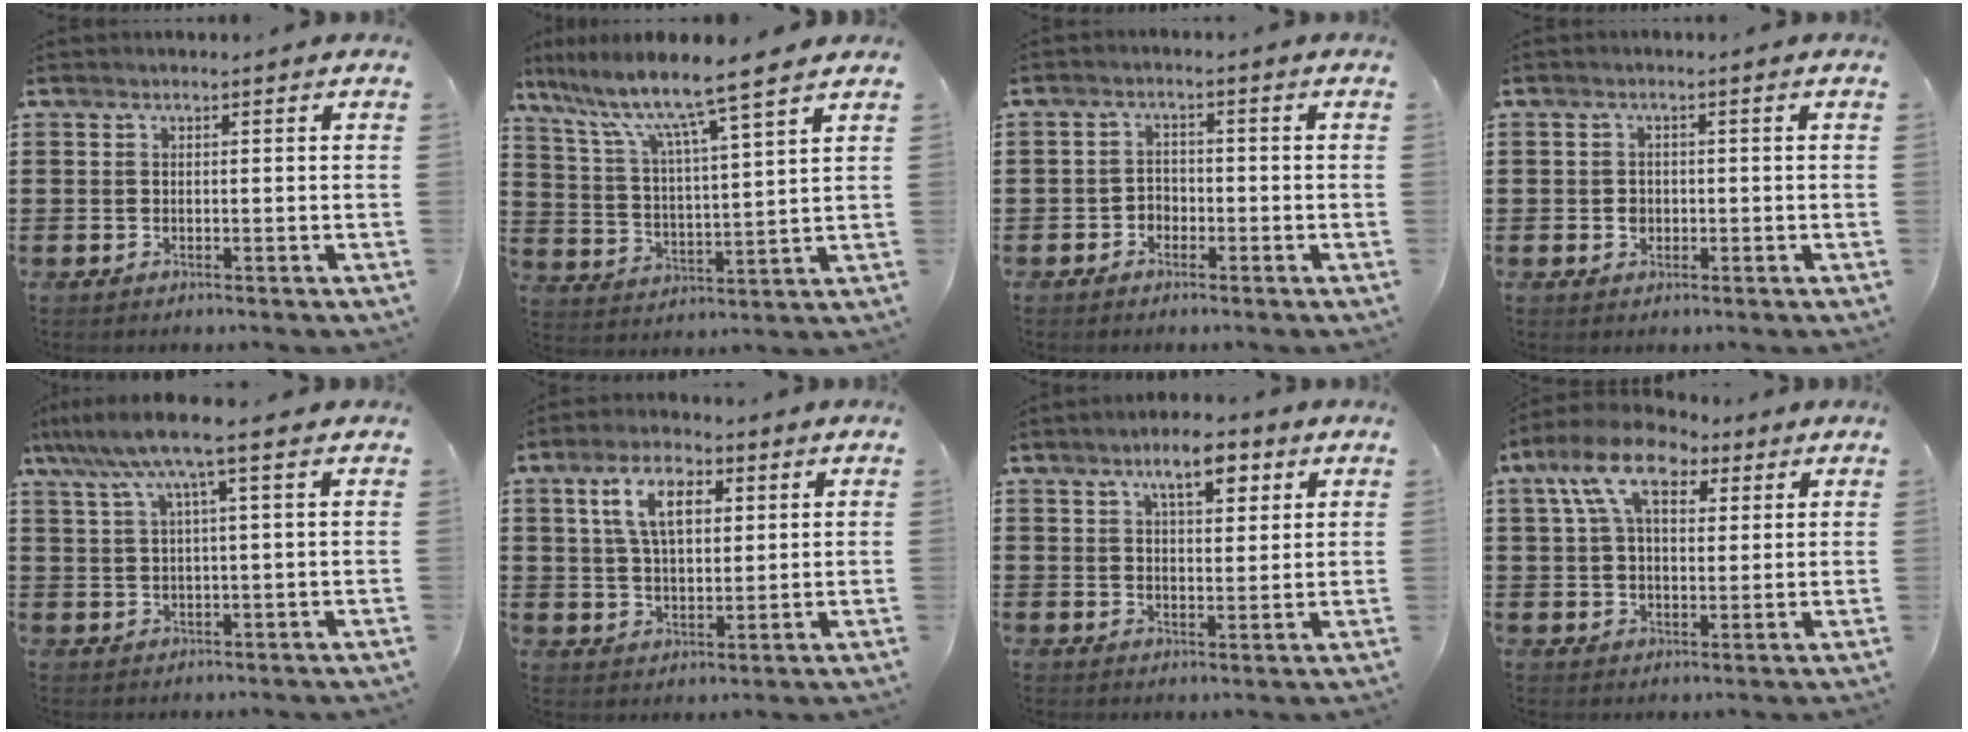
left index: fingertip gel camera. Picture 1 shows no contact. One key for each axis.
{"total": 8.5, "fx": 6.9, "fy": -0.3, "fz": 4.9, "tx": -0.122, "ty": -0.046, "tz": 0.108}
{"total": 2.0, "fx": -1.5, "fy": 1.3, "fz": 0.2, "tx": -0.012, "ty": 0.004, "tz": -0.035}
{"total": 1.5, "fx": -0.3, "fy": 1.4, "fz": 0.6, "tx": -0.015, "ty": 0.005, "tz": -0.008}
{"total": 6.6, "fx": 3.1, "fy": 0.0, "fz": 5.8, "tx": -0.128, "ty": -0.006, "tz": 0.049}
{"total": 8.4, "fx": 3.4, "fy": 4.2, "fz": 6.3, "tx": -0.131, "ty": 0.013, "tz": 0.058}
{"total": 6.8, "fx": 3.9, "fy": 2.7, "fz": 4.7, "tx": -0.073, "ty": 0.000, "tz": 0.062}
{"total": 9.7, "fx": 5.1, "fy": 5.3, "fz": 6.3, "tx": -0.135, "ty": 0.009, "tz": 0.090}